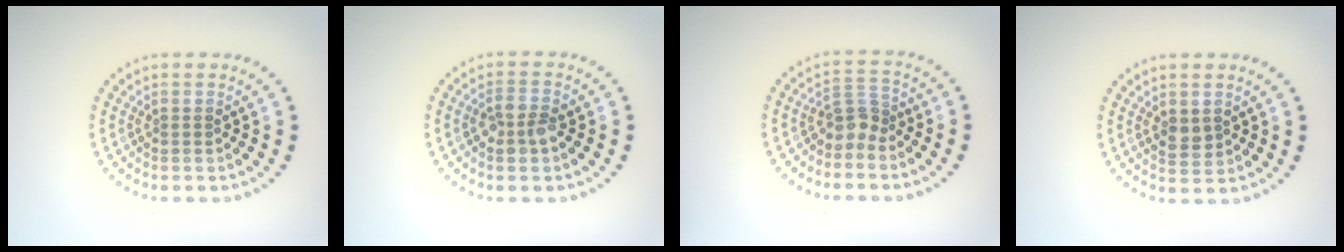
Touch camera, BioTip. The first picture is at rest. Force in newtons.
{"total": 2.3, "press": 2.2, "slide": 0.6}
{"total": 2.4, "press": 1.7, "slide": 1.6}
{"total": 1.8, "press": 1.8, "slide": 0.3}